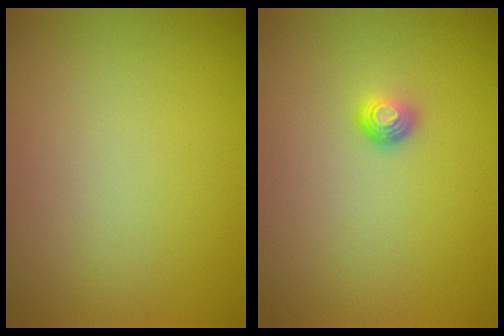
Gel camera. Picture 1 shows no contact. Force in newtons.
{"total": 1.5, "press": 1.0, "slide": 1.1}